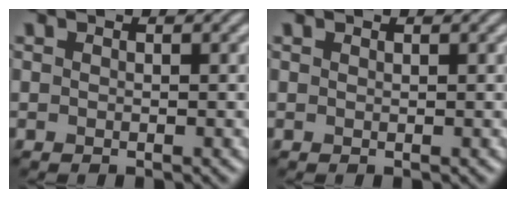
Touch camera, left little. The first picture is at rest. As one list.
[{"total": 0.0}]